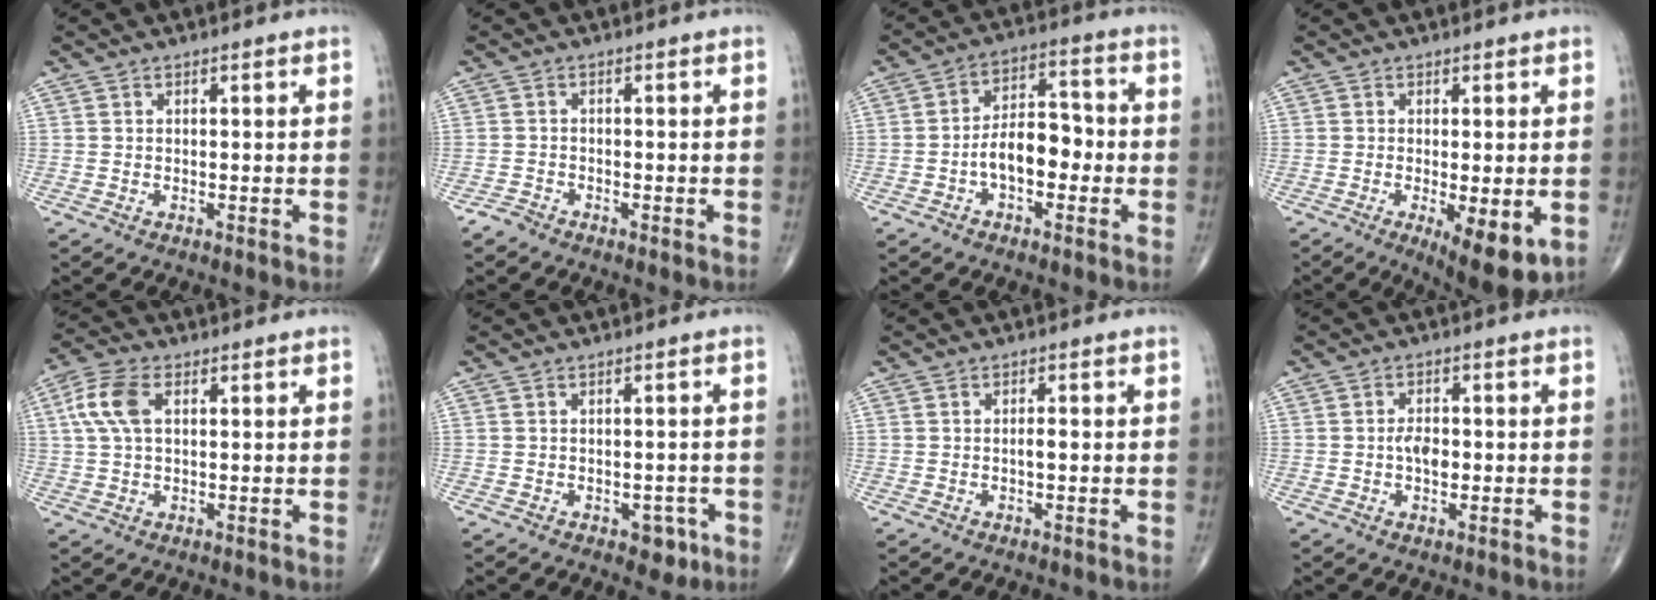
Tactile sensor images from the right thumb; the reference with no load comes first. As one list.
[{"total": 1.7, "force": [-1.5, 0.7, 0.1], "torque": [-0.005, -0.001, -0.032]}, {"total": 8.9, "force": [-2.3, 5.1, 6.9], "torque": [-0.099, 0.036, -0.049]}, {"total": 9.9, "force": [-3.1, 3.3, 8.8], "torque": [-0.124, -0.021, -0.040]}, {"total": 7.2, "force": [1.7, 3.9, 5.8], "torque": [-0.140, 0.016, 0.032]}, {"total": 3.4, "force": [-1.7, 2.3, 2.0], "torque": [-0.004, 0.007, -0.019]}, {"total": 1.3, "force": [-0.2, 0.5, 1.2], "torque": [-0.020, 0.001, -0.006]}, {"total": 3.6, "force": [-0.5, 2.1, 2.9], "torque": [-0.043, 0.003, -0.012]}]